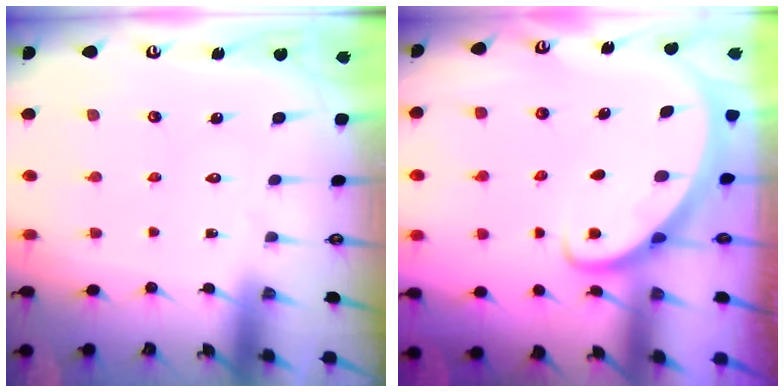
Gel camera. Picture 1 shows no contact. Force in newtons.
{"total": 2.6, "press": 2.6, "slide": 0.2}